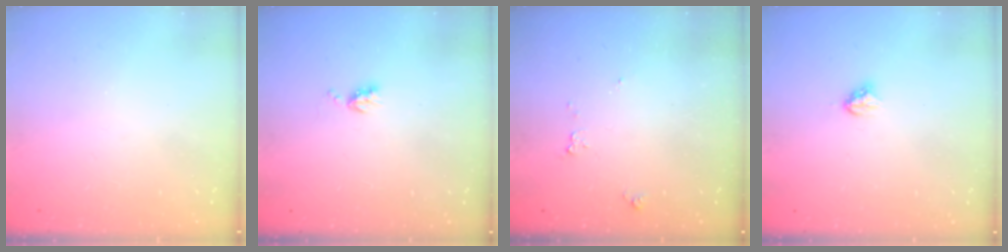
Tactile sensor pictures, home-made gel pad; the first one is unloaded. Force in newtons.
{"total": 5.8, "press": 5.7, "slide": 0.8}
{"total": 5.5, "press": 5.5, "slide": 0.7}
{"total": 3.7, "press": 3.6, "slide": 0.5}